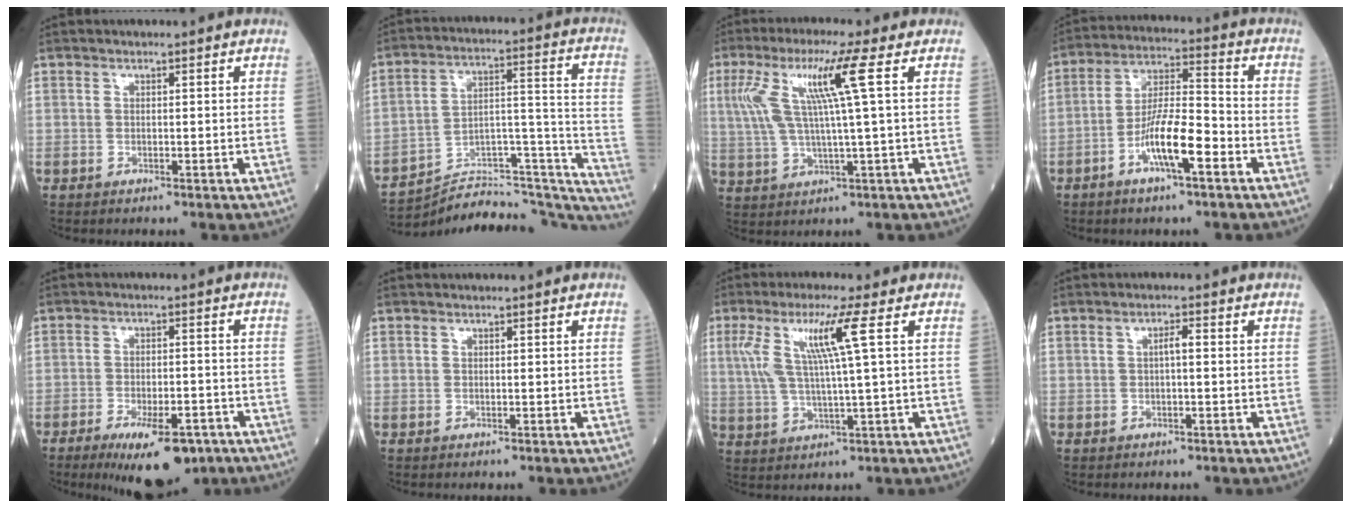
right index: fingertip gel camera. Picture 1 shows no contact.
{"total": 24.8, "force": [-23.7, 5.2, 5.4], "torque": [-0.052, 0.059, -0.325]}
{"total": 9.6, "force": [2.9, -0.9, 9.2], "torque": [-0.191, 0.019, 0.059]}
{"total": 9.9, "force": [-4.5, 1.6, 8.7], "torque": [-0.168, 0.003, -0.081]}
{"total": 10.8, "force": [-6.9, 3.6, 7.5], "torque": [-0.112, -0.009, -0.101]}
{"total": 0.0}
{"total": 7.7, "force": [2.6, -0.8, 7.2], "torque": [-0.152, 0.009, 0.056]}
{"total": 1.6, "force": [0.0, 0.3, 1.5], "torque": [-0.027, 0.006, 0.000]}